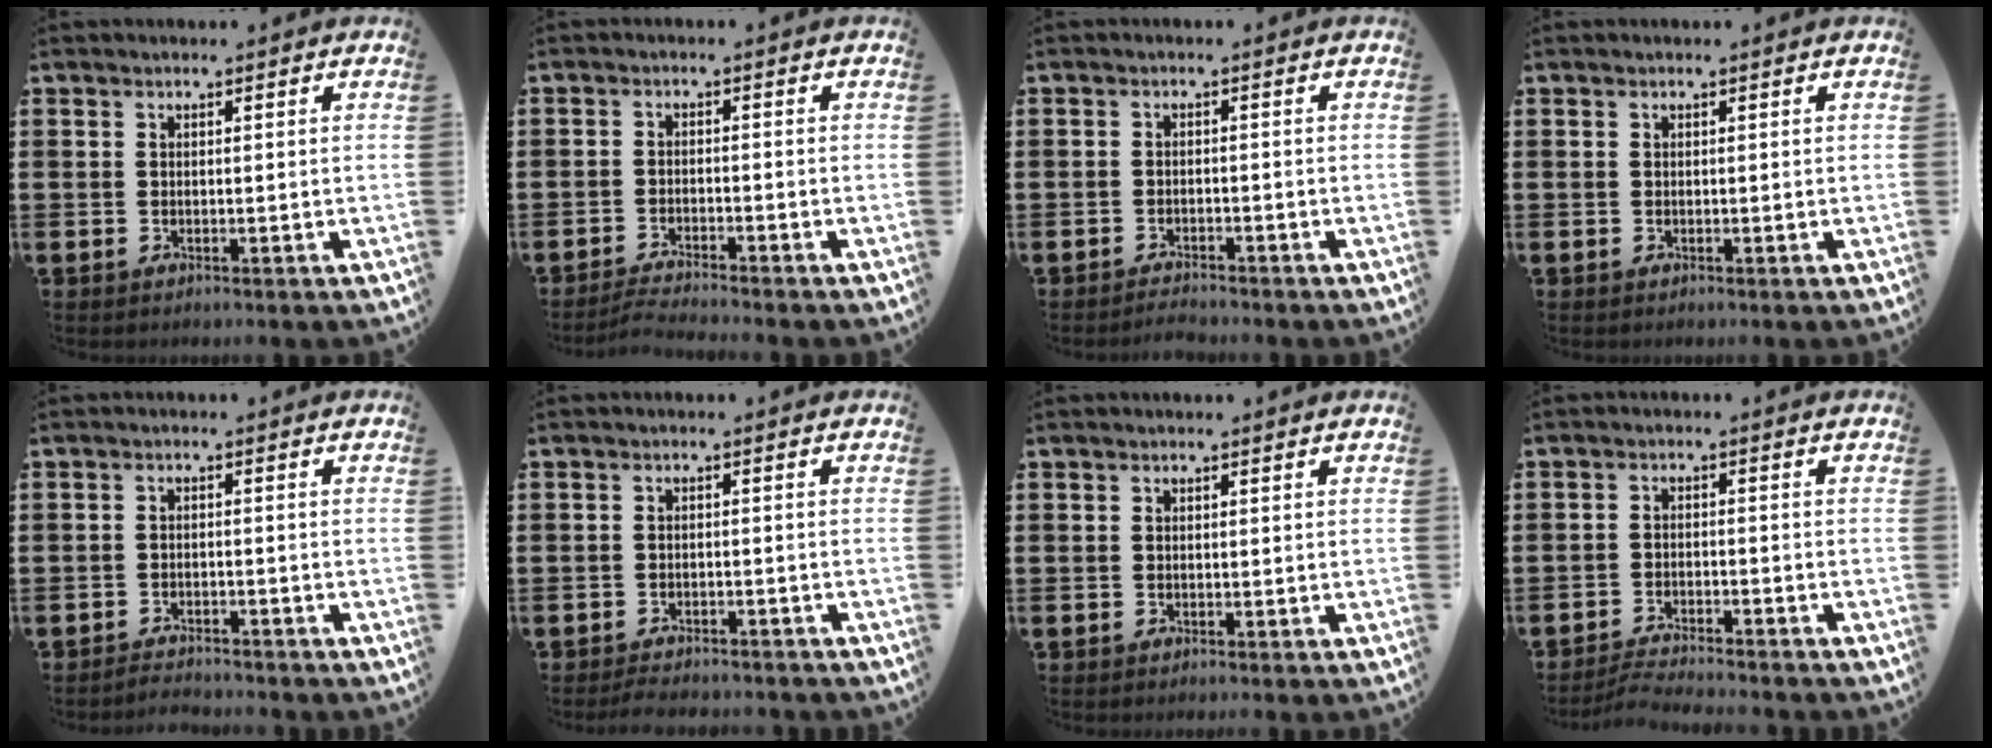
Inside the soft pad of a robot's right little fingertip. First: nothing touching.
{"total": 2.1, "force": [-2.0, -0.2, 0.5], "torque": [-0.009, 0.005, -0.041]}
{"total": 1.5, "force": [-1.5, 0.0, 0.0], "torque": [-0.004, 0.002, -0.030]}
{"total": 0.0}
{"total": 2.0, "force": [-2.0, 0.0, -0.2], "torque": [-0.003, 0.005, -0.044]}
{"total": 2.0, "force": [-2.0, 0.1, 0.1], "torque": [-0.006, 0.004, -0.041]}
{"total": 0.0}
{"total": 2.9, "force": [-2.9, -0.1, 0.4], "torque": [-0.008, 0.004, -0.060]}